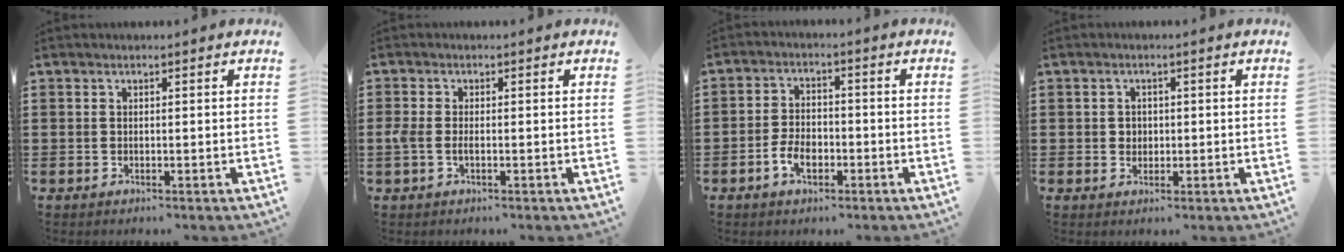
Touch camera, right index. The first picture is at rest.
{"total": 1.8, "force": [-0.5, 0.6, 1.6], "torque": [-0.037, -0.002, -0.012]}
{"total": 4.2, "force": [-1.8, 2.4, 2.9], "torque": [-0.067, -0.002, -0.036]}
{"total": 1.6, "force": [0.1, 1.6, 0.5], "torque": [-0.015, 0.009, 0.000]}